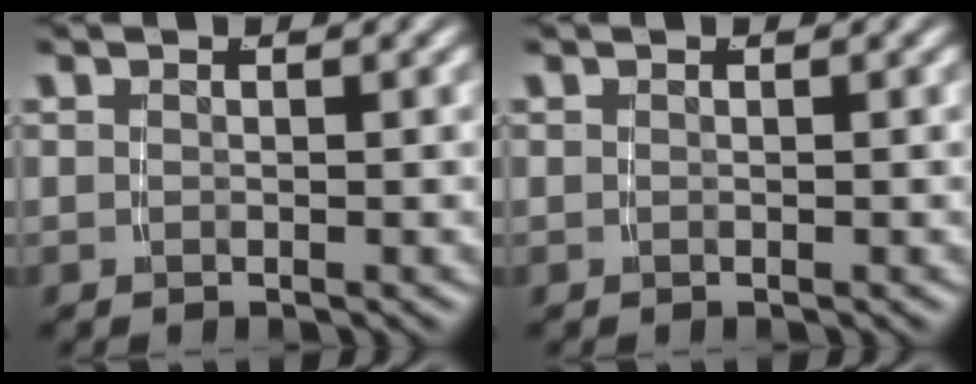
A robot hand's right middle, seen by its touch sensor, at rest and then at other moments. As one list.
[{"total": 0.0}]